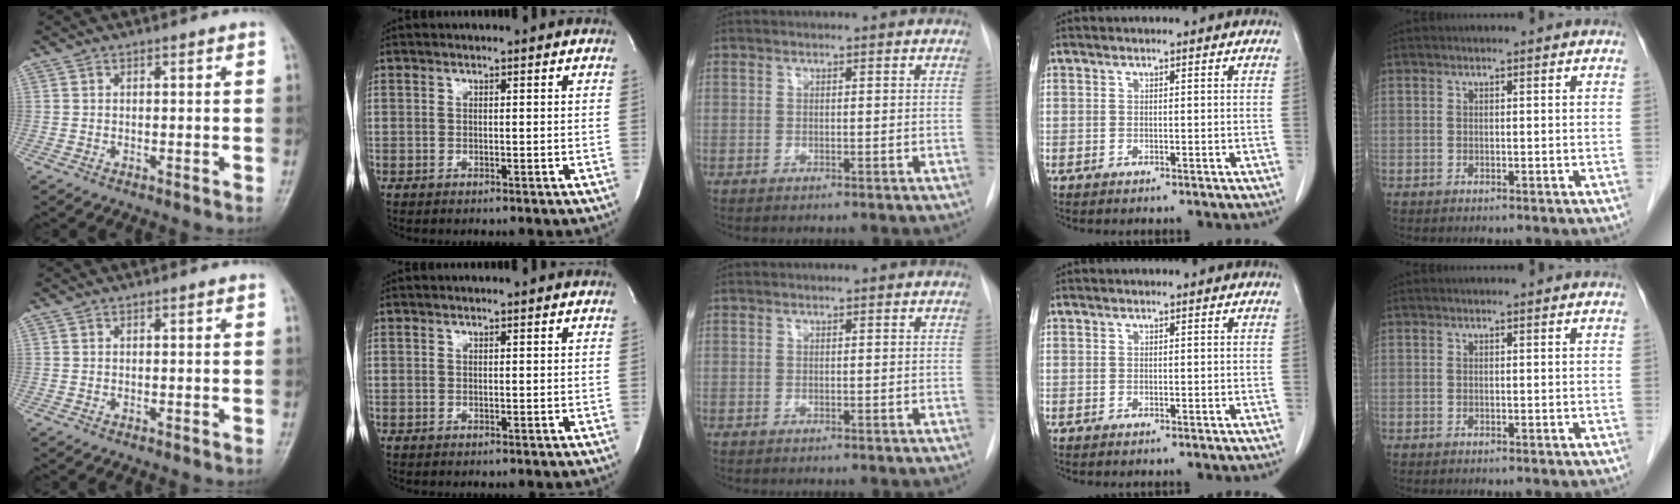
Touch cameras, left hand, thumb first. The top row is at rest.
{}